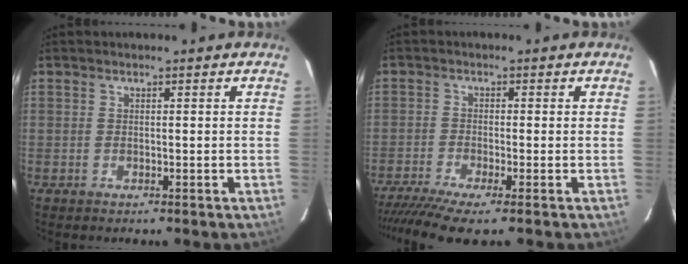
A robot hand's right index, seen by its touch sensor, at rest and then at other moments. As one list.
[{"total": 7.9, "force": [-6.1, -0.2, 5.0], "torque": [-0.085, -0.010, -0.101]}]